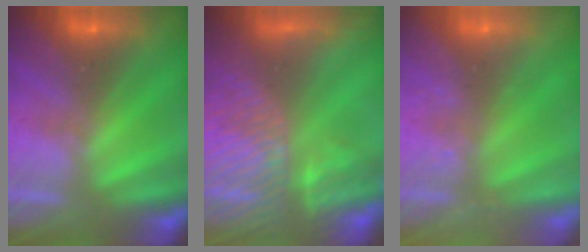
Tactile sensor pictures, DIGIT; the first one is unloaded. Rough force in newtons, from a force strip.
{"total": 6.6}
{"total": 2.3}